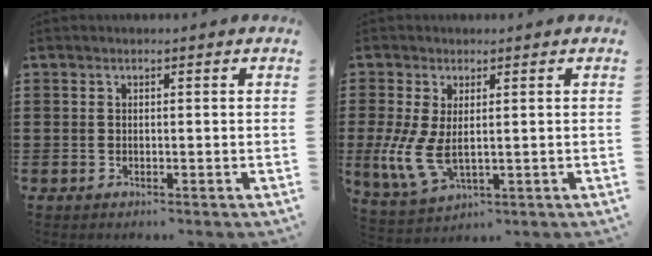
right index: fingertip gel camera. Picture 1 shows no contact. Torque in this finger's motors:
{"motor_torque": [1.92, 0.22, 0.81, 0.21]}